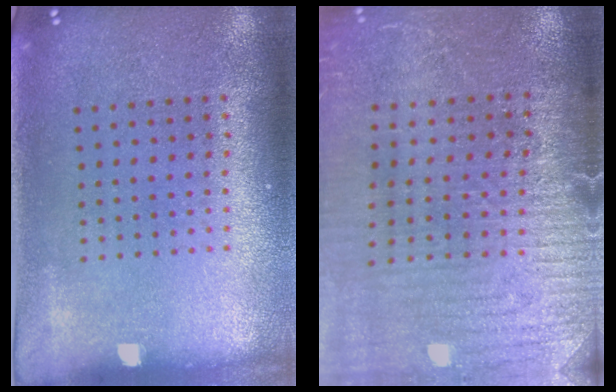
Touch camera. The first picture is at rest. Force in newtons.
{"total": 3.0, "press": 3.0, "slide": 0.4}